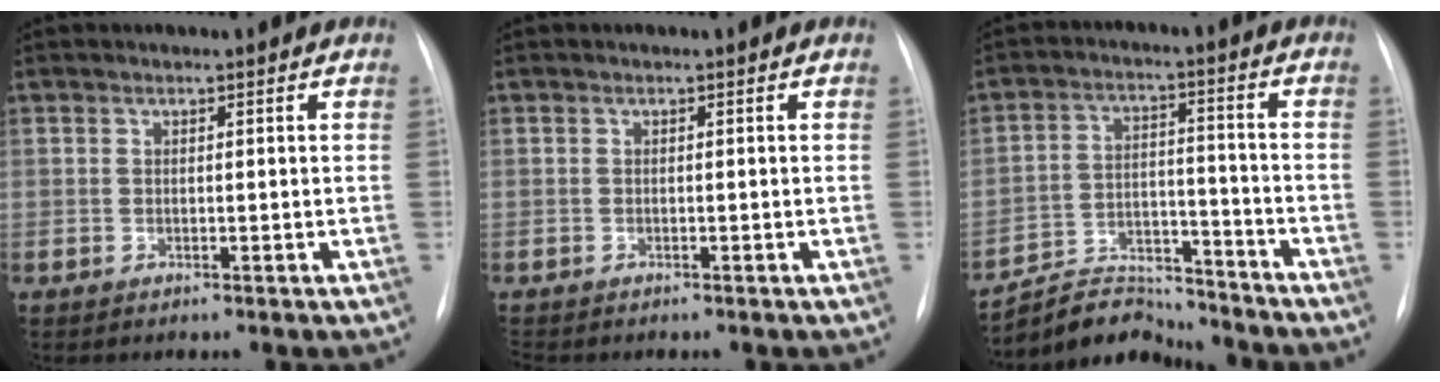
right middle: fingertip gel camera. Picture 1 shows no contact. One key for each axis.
{"total": 0.7, "fx": -0.6, "fy": 0.2, "fz": 0.1, "tx": -0.002, "ty": -0.001, "tz": -0.011}
{"total": 10.0, "fx": -9.8, "fy": 2.0, "fz": 0.0, "tx": -0.003, "ty": 0.027, "tz": -0.170}